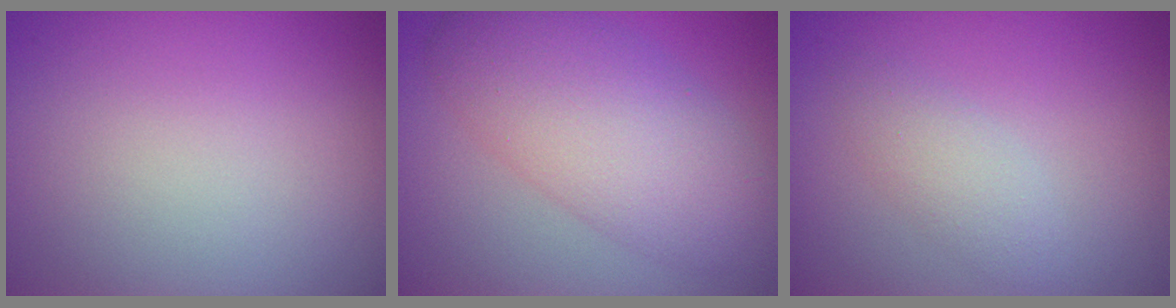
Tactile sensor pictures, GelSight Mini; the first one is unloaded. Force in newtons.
{"total": 7.0, "press": 7.0, "slide": 0.3}
{"total": 2.0, "press": 2.0, "slide": 0.2}